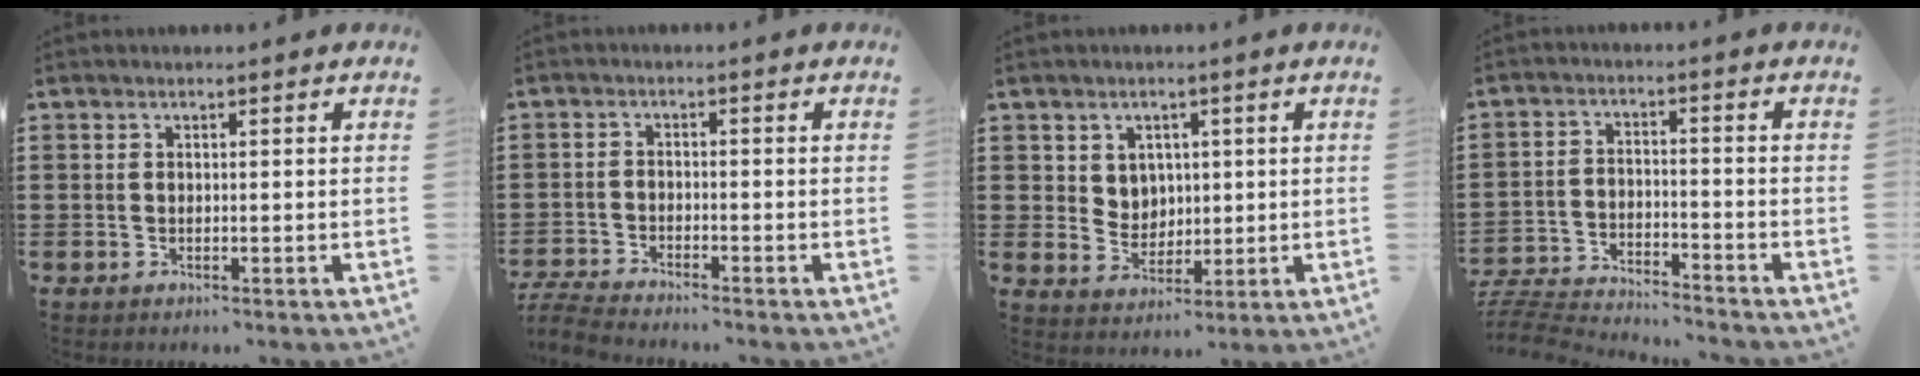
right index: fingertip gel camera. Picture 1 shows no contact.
{"total": 3.6, "force": [-3.5, 0.0, 0.5], "torque": [-0.022, -0.006, -0.077]}
{"total": 4.1, "force": [1.9, 3.6, 0.7], "torque": [-0.024, 0.005, 0.034]}
{"total": 5.4, "force": [-5.4, 0.2, 0.5], "torque": [-0.027, -0.001, -0.115]}